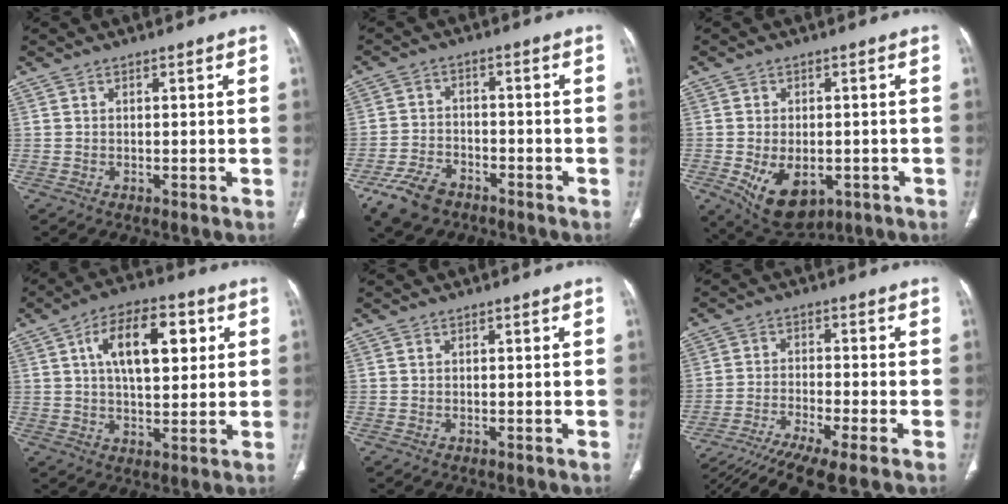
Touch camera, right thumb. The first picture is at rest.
{"total": 8.2, "force": [-5.5, 4.7, 4.0], "torque": [-0.082, 0.020, -0.098]}
{"total": 10.7, "force": [-3.6, 6.7, 7.5], "torque": [-0.107, 0.002, -0.037]}
{"total": 14.2, "force": [4.3, 6.9, 11.6], "torque": [-0.164, 0.001, 0.068]}
{"total": 0.0}
{"total": 14.8, "force": [-11.3, 0.7, 9.6], "torque": [-0.212, 0.006, -0.194]}